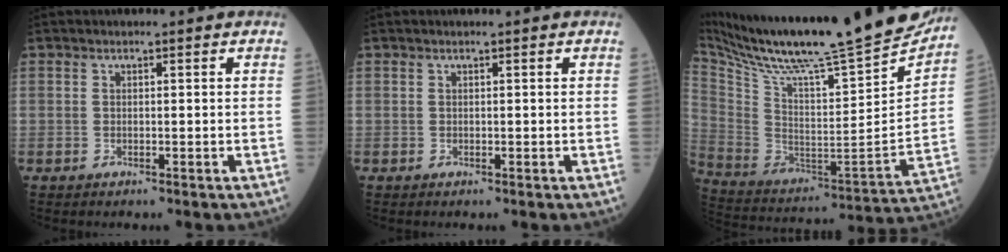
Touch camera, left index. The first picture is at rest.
{"total": 0.0}
{"total": 30.2, "force": [26.1, 1.3, 15.3], "torque": [-0.276, -0.072, 0.395]}